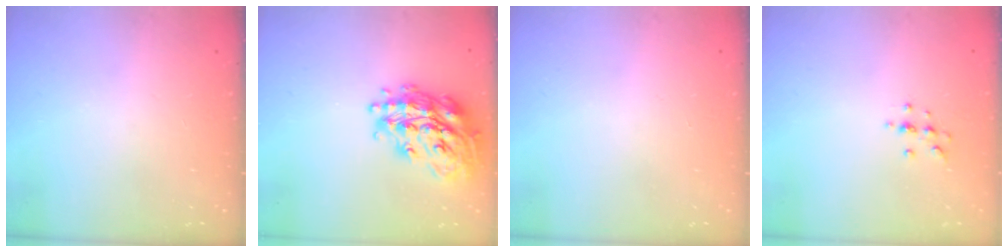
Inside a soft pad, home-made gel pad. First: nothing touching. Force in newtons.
{"total": 21.0, "press": 20.9, "slide": 1.5}
{"total": 0.0}
{"total": 3.7, "press": 3.7, "slide": 0.5}